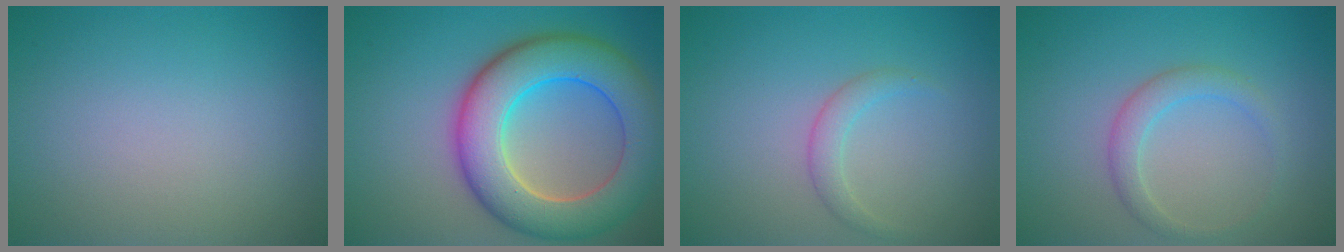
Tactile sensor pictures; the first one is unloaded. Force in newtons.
{"total": 10.0, "press": 10.0, "slide": 0.5}
{"total": 1.6, "press": 1.6, "slide": 0.0}
{"total": 2.1, "press": 2.1, "slide": 0.1}